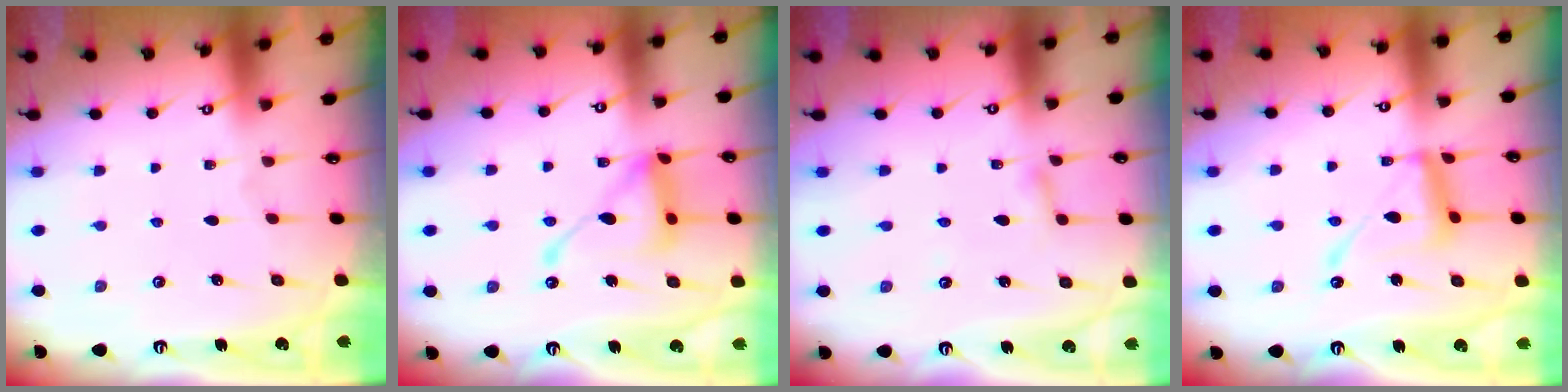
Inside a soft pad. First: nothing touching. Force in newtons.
{"total": 16.7, "press": 16.6, "slide": 1.5}
{"total": 1.8, "press": 1.7, "slide": 0.2}
{"total": 13.5, "press": 13.4, "slide": 1.2}